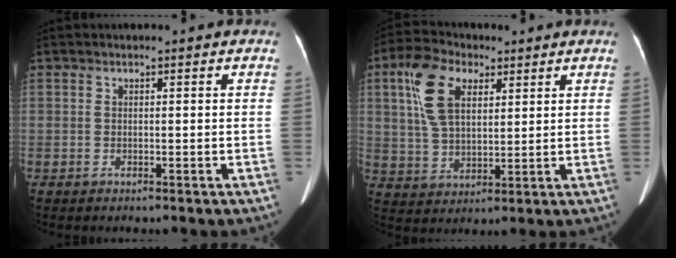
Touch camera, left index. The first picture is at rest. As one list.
[{"total": 9.6, "force": [3.9, 5.2, 7.0], "torque": [-0.157, 0.021, 0.081]}]